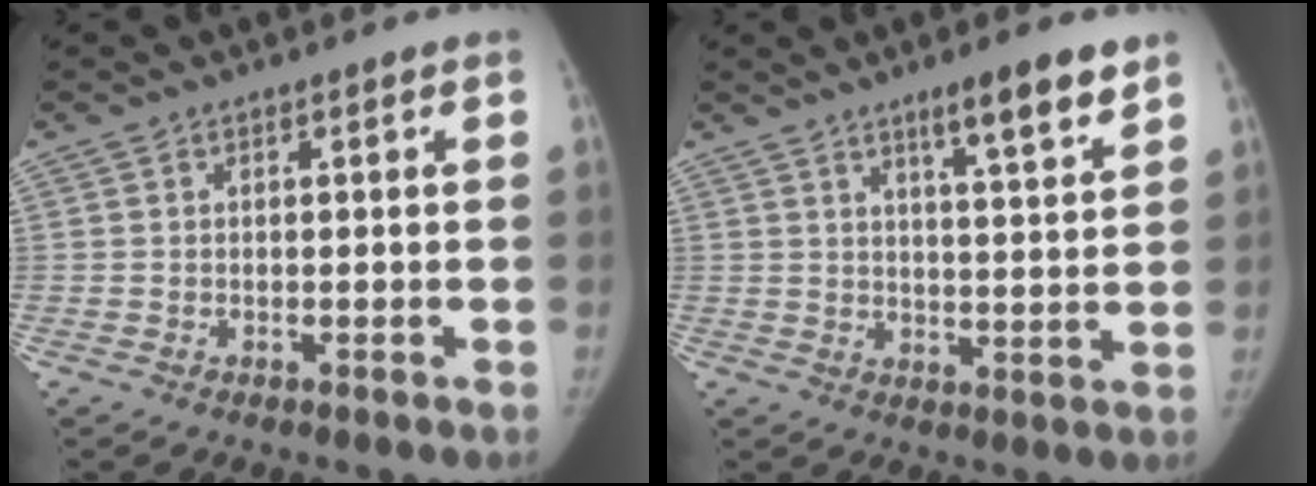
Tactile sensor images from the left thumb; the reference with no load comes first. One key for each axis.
{"total": 8.8, "fx": 5.9, "fy": 1.1, "fz": 6.4, "tx": -0.089, "ty": -0.035, "tz": 0.090}